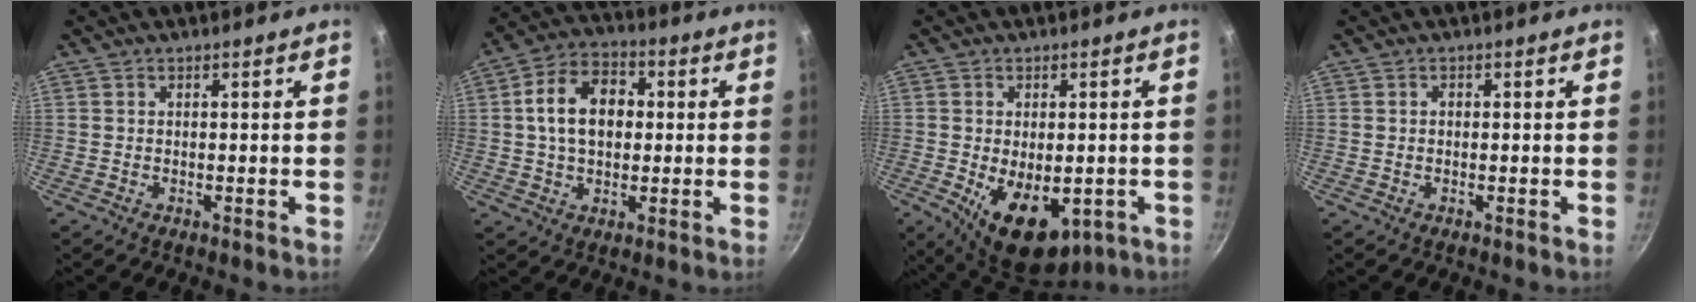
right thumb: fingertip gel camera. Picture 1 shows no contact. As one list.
[{"total": 12.2, "force": [1.3, 8.5, 8.7], "torque": [-0.117, 0.022, 0.010]}, {"total": 13.1, "force": [-3.7, 7.5, 10.0], "torque": [-0.121, -0.011, -0.033]}, {"total": 0.6, "force": [0.0, 0.5, 0.3], "torque": [-0.004, 0.004, -0.001]}]